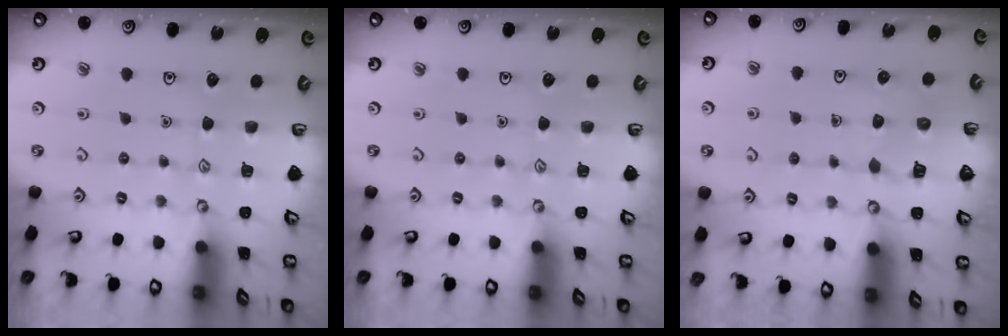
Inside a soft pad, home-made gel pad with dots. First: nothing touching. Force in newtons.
{"total": 0.0}
{"total": 5.1, "press": 5.1, "slide": 0.3}